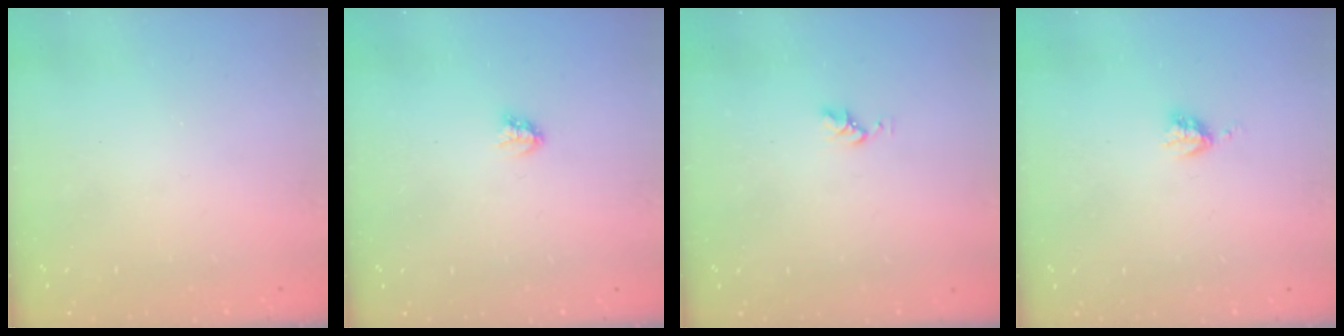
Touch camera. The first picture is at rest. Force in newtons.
{"total": 3.0, "press": 3.0, "slide": 0.3}
{"total": 2.1, "press": 2.0, "slide": 0.3}
{"total": 3.1, "press": 3.0, "slide": 0.4}